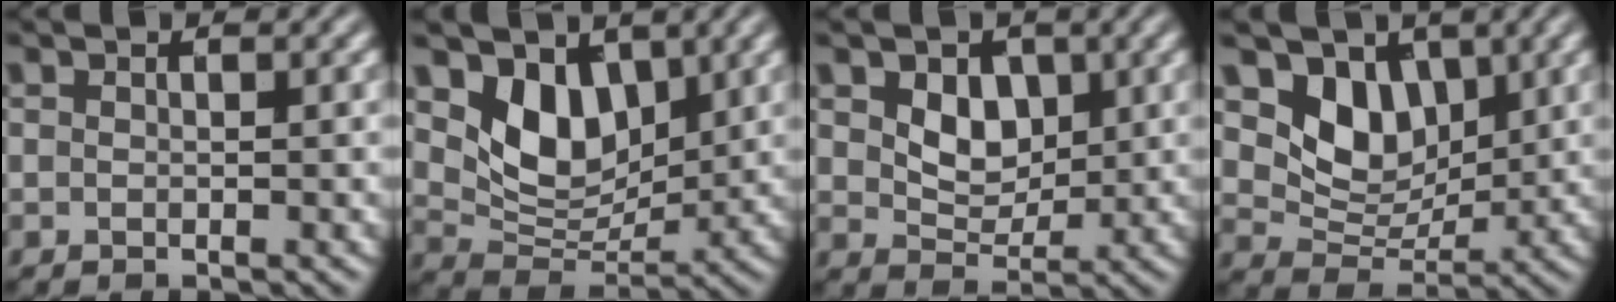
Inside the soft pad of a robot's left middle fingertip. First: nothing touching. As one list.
[{"total": 5.3, "force": [2.4, 3.5, 3.1], "torque": [-0.070, -0.020, 0.044]}, {"total": 3.2, "force": [0.9, 2.4, 1.9], "torque": [-0.046, -0.009, 0.015]}, {"total": 4.9, "force": [2.3, 3.5, 2.6], "torque": [-0.057, -0.018, 0.037]}]